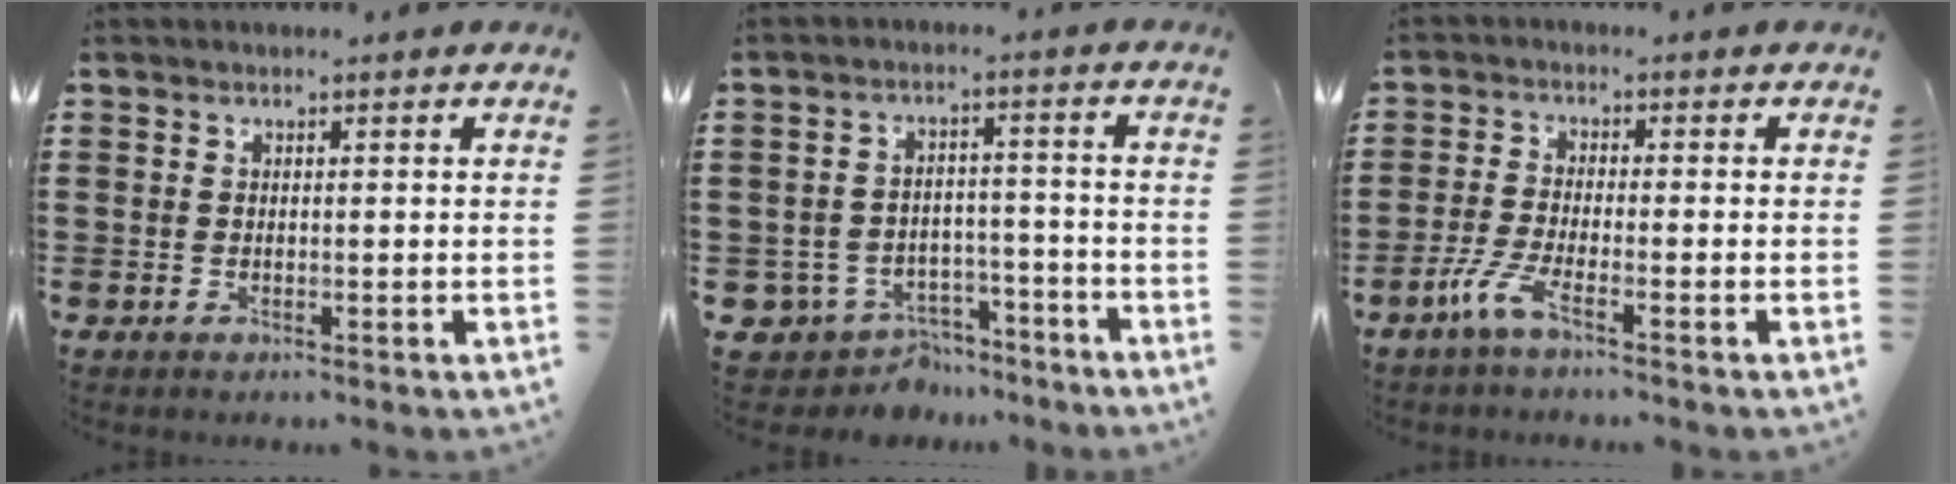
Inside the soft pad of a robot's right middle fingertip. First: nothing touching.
{"total": 5.9, "force": [-5.2, 2.7, 0.9], "torque": [-0.039, 0.016, -0.109]}
{"total": 4.5, "force": [-3.0, 0.5, 3.3], "torque": [-0.082, -0.009, -0.063]}